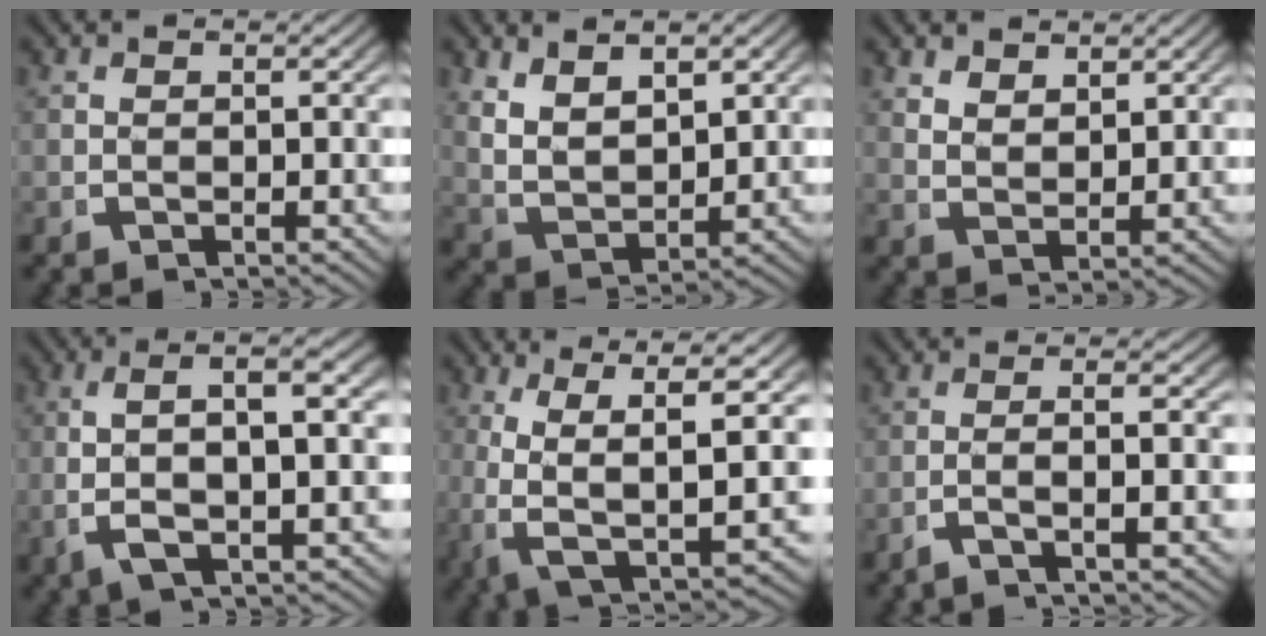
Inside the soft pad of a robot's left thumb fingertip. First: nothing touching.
{"total": 6.0, "force": [2.1, 4.1, 3.8], "torque": [-0.092, -0.015, 0.049]}
{"total": 2.7, "force": [2.5, 0.7, 0.9], "torque": [-0.011, -0.005, 0.057]}
{"total": 7.4, "force": [0.9, 2.6, 6.9], "torque": [-0.127, 0.013, 0.014]}
{"total": 11.0, "force": [-1.4, 5.6, 9.4], "torque": [-0.172, -0.038, 0.004]}
{"total": 3.2, "force": [-1.4, -0.1, 2.9], "torque": [-0.062, 0.001, -0.025]}